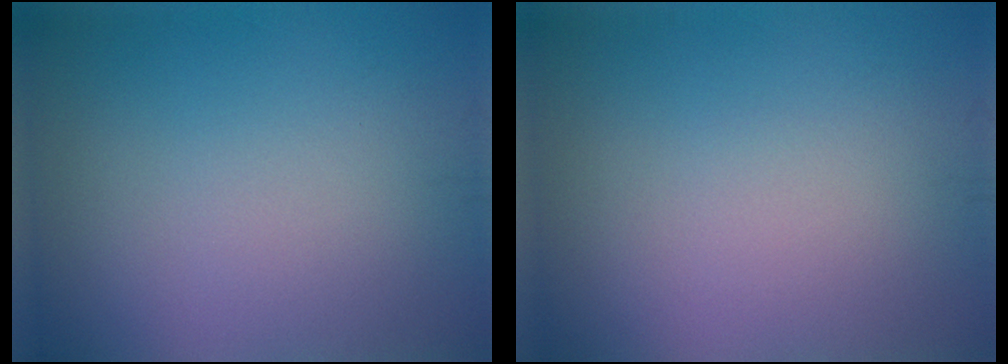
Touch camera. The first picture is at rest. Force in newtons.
{"total": 0.0}